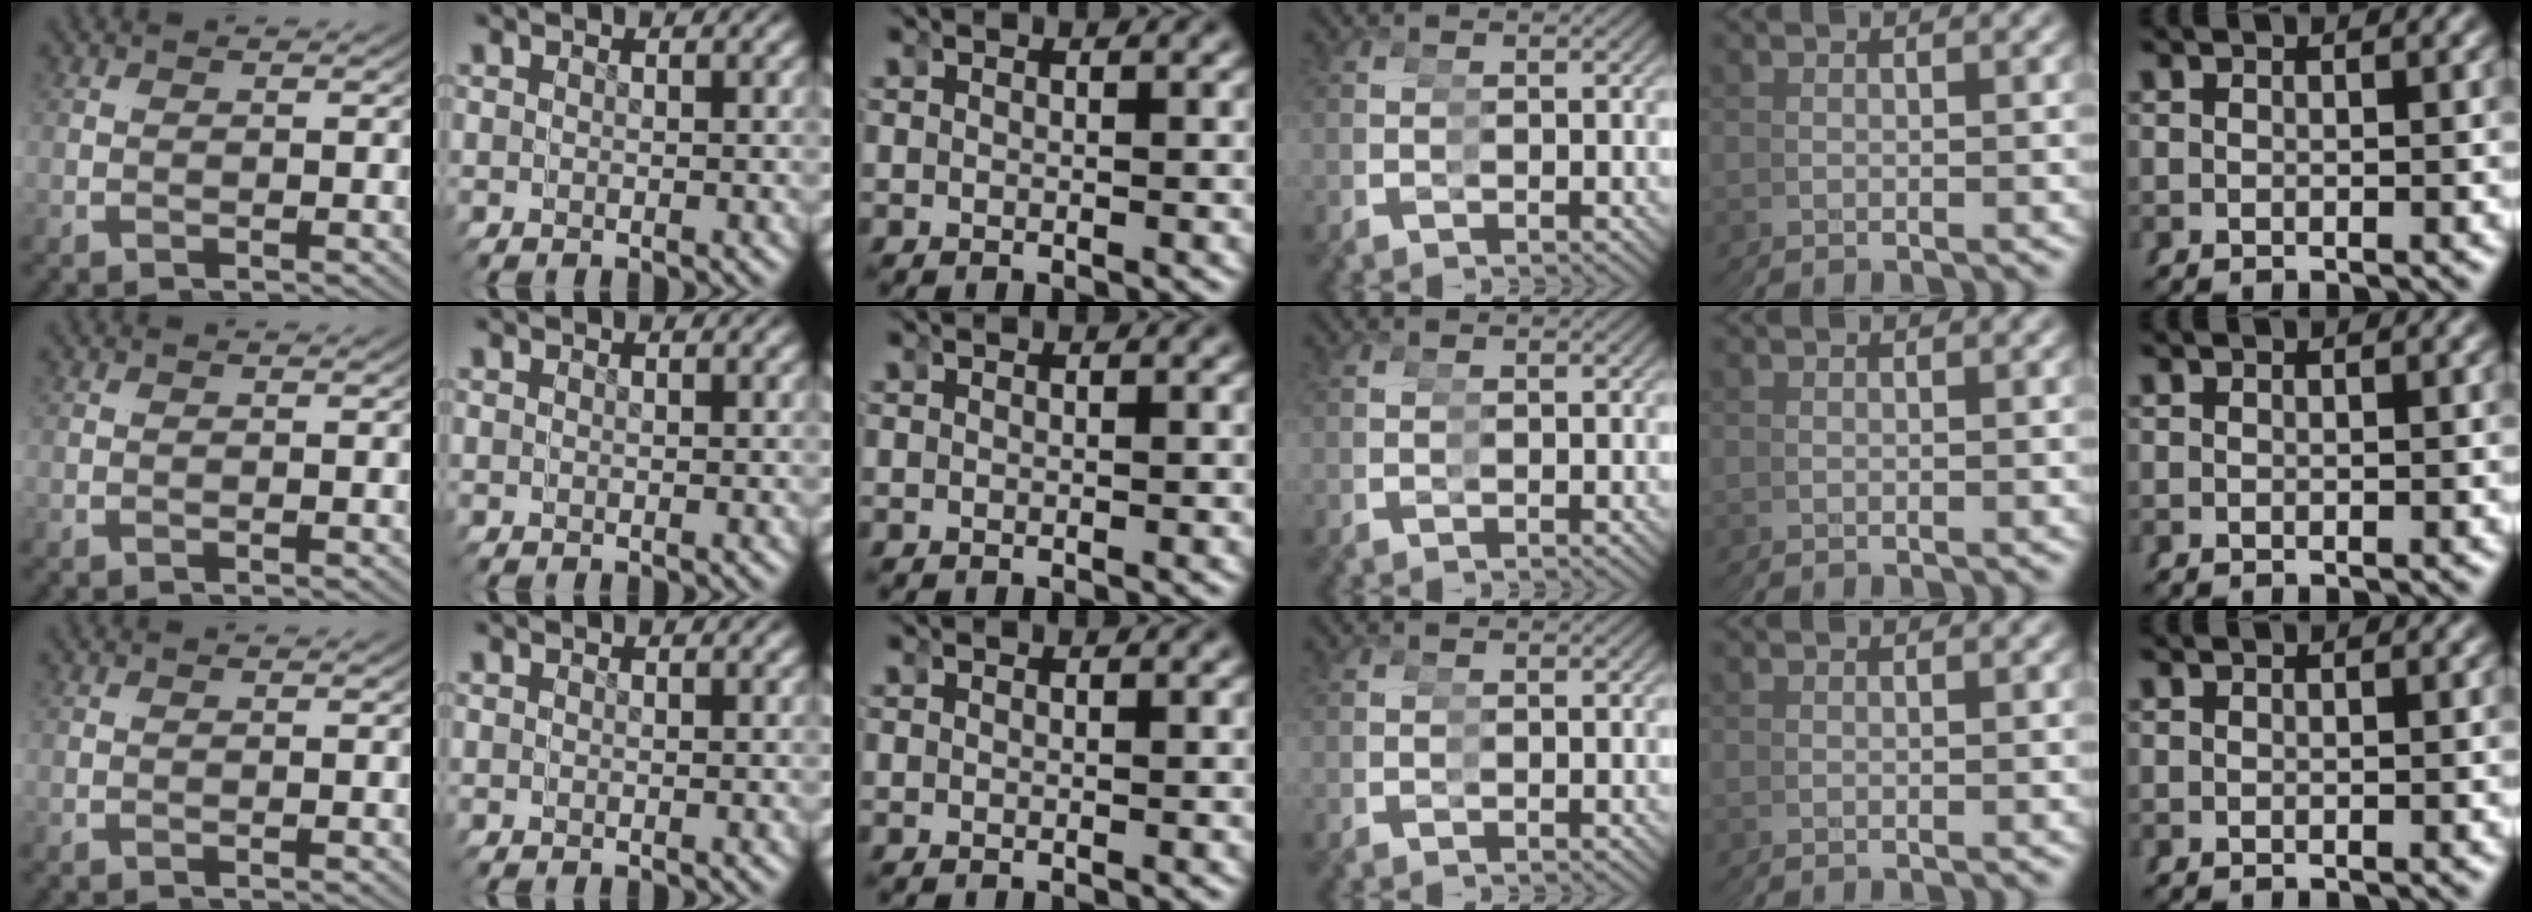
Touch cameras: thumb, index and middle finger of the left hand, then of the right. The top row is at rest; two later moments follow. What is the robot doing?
{"motion": "reach", "object": "sticker"}